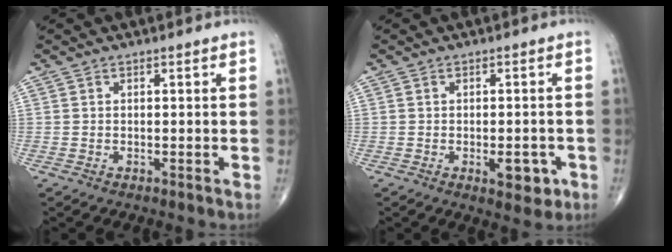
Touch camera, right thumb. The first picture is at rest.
{"total": 5.0, "force": [-1.8, 2.3, 4.0], "torque": [-0.034, 0.000, -0.018]}